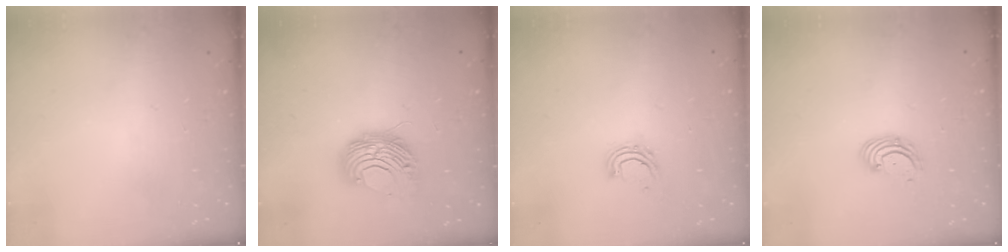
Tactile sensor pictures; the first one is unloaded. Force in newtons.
{"total": 8.9, "press": 8.9, "slide": 0.0}
{"total": 4.9, "press": 4.9, "slide": 0.5}
{"total": 2.9, "press": 2.9, "slide": 0.3}